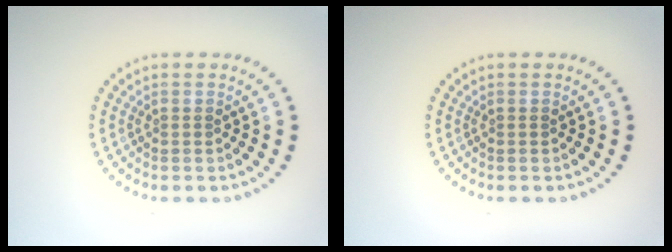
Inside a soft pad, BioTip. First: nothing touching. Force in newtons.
{"total": 0.0}